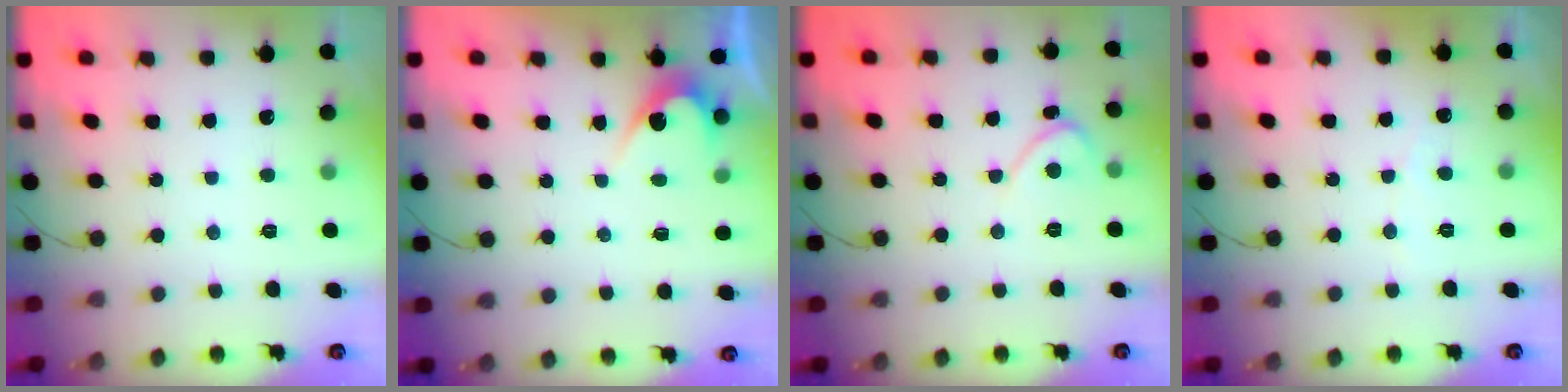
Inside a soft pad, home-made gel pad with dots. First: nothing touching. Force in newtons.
{"total": 3.2, "press": 3.2, "slide": 0.3}
{"total": 2.2, "press": 2.2, "slide": 0.2}
{"total": 2.6, "press": 2.6, "slide": 0.2}